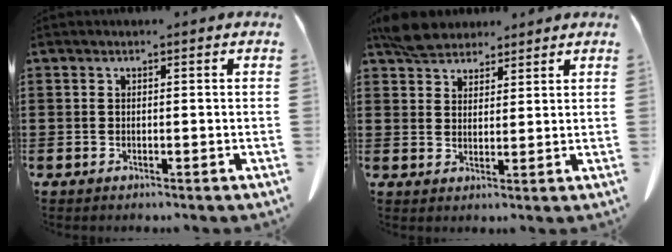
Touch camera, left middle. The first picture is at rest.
{"total": 4.9, "force": [4.3, 2.1, 1.2], "torque": [-0.037, 0.000, 0.084]}